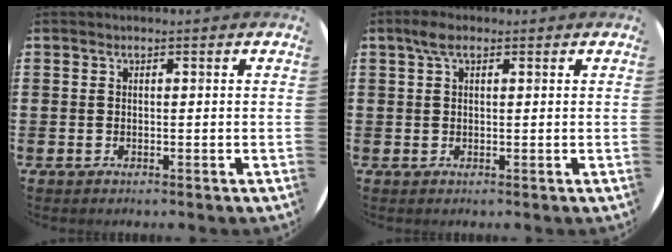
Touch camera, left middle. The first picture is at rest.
{"total": 2.3, "force": [1.3, 1.0, 1.6], "torque": [-0.027, 0.004, 0.020]}